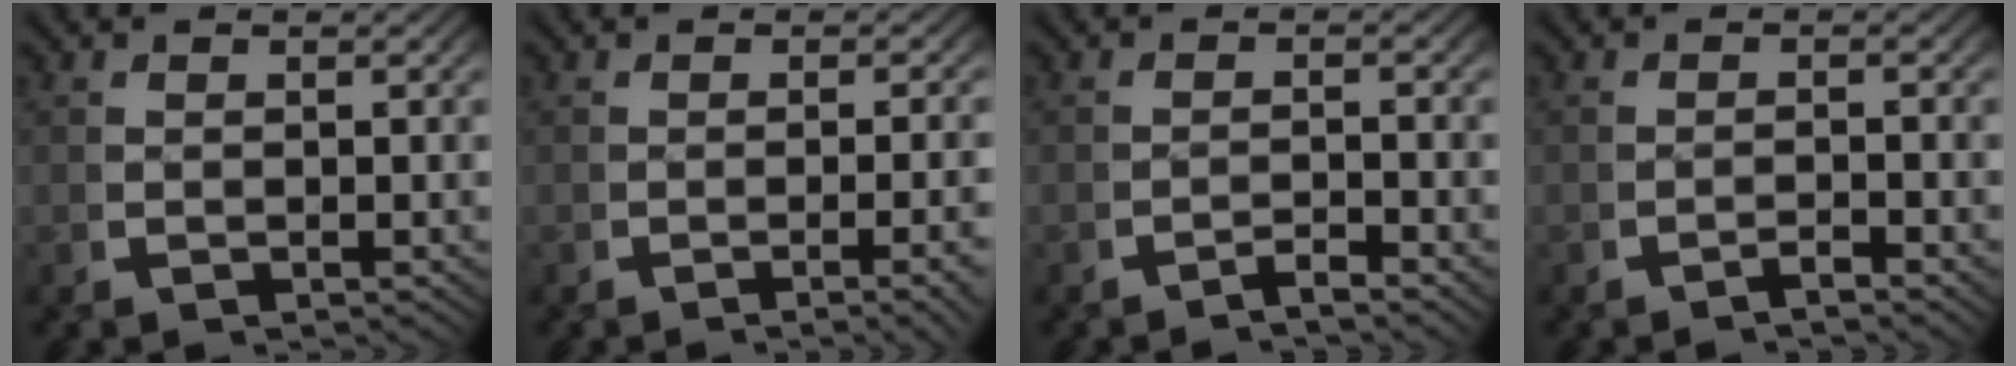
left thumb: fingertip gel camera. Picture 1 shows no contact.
{"total": 2.8, "force": [-1.3, 0.2, 2.5], "torque": [-0.038, 0.004, -0.022]}
{"total": 1.6, "force": [-1.5, -0.1, 0.6], "torque": [-0.004, 0.000, -0.032]}
{"total": 1.3, "force": [-1.2, -0.2, 0.4], "torque": [-0.003, 0.002, -0.027]}